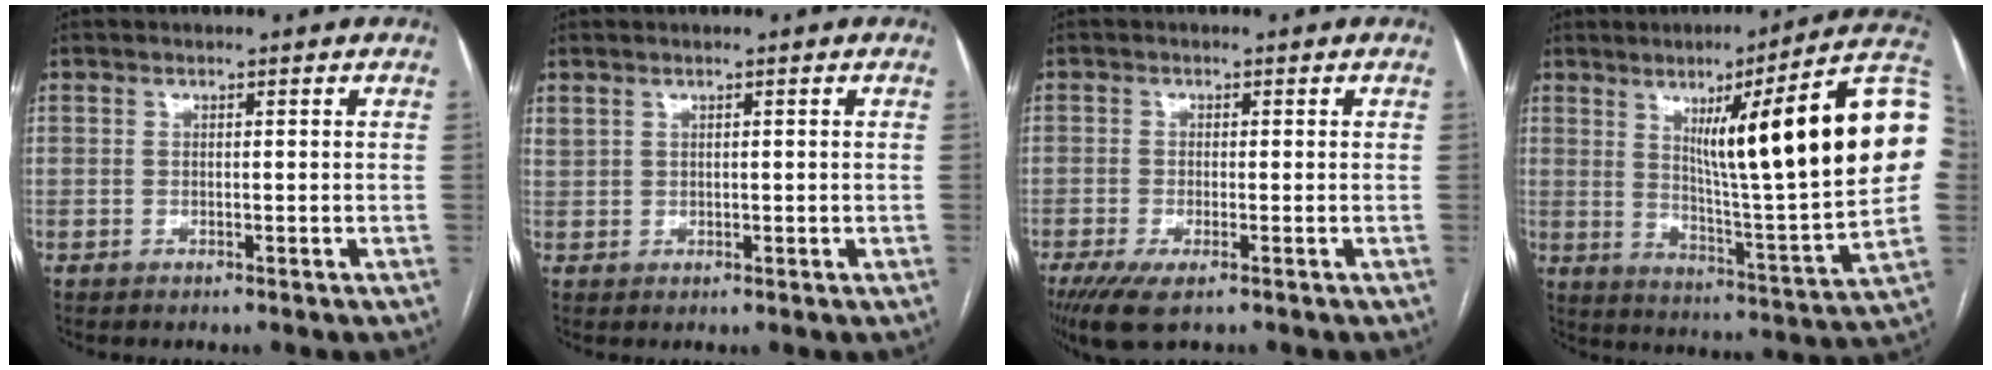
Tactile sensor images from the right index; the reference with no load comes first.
{"total": 1.5, "force": [1.1, 0.8, 0.7], "torque": [-0.018, 0.009, 0.030]}
{"total": 5.4, "force": [-3.3, 1.3, 4.1], "torque": [-0.075, -0.016, -0.054]}
{"total": 26.1, "force": [6.2, 0.7, 25.3], "torque": [-0.295, 0.021, 0.084]}